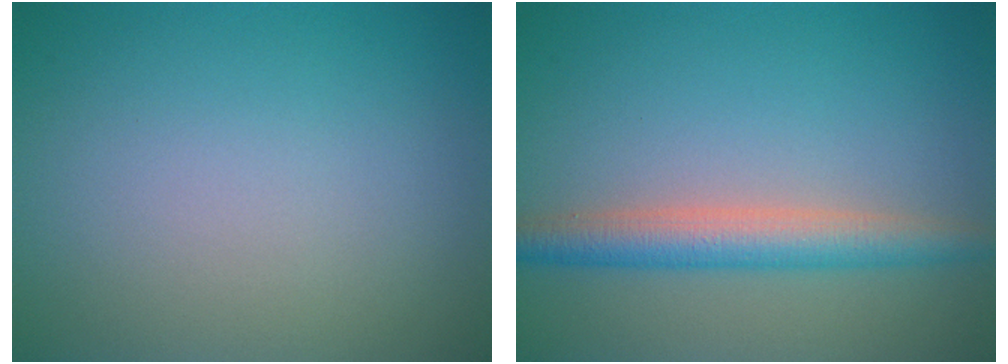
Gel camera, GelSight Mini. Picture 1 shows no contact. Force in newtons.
{"total": 4.1, "press": 4.1, "slide": 0.1}